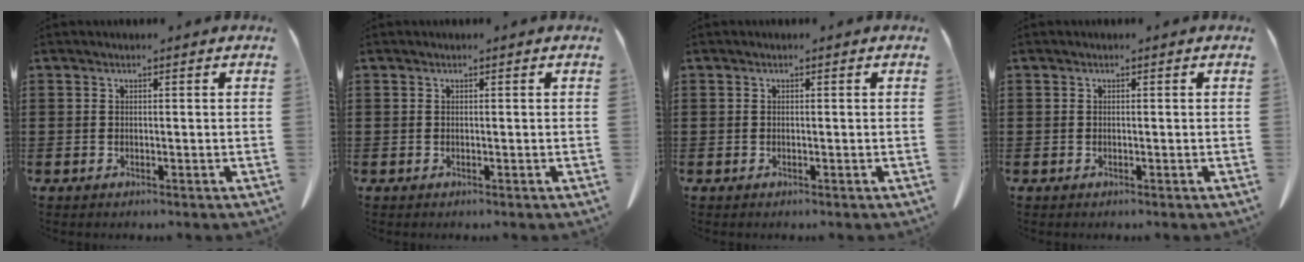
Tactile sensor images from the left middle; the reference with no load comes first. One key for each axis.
{"total": 0.0}
{"total": 0.0}
{"total": 0.0}